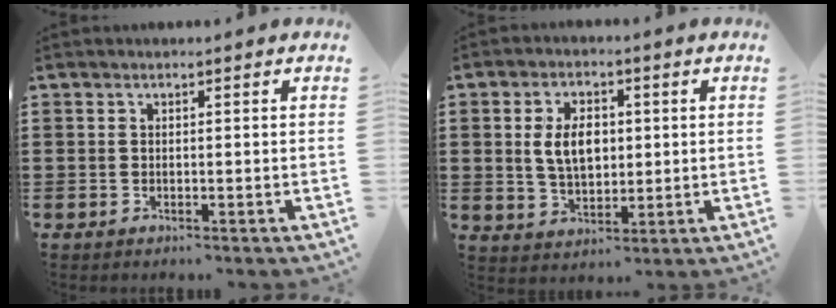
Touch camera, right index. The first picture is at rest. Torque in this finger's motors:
{"motor_torque": [0.85, -0.01, 0.68, 0.10]}